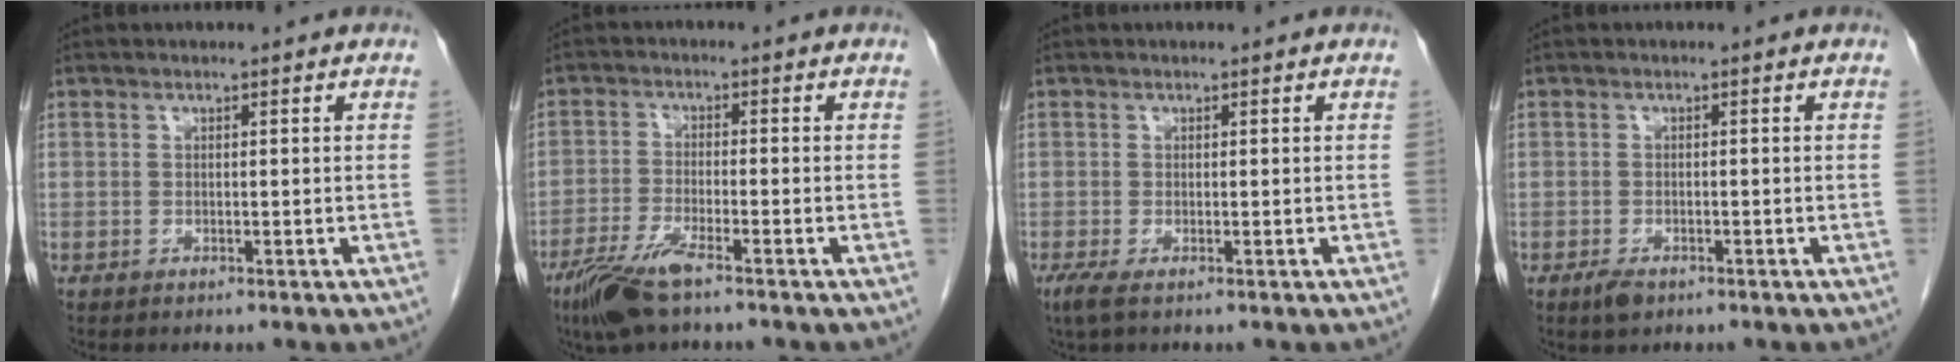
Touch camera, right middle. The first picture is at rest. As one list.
[{"total": 6.7, "force": [-4.7, 0.7, 4.8], "torque": [-0.103, -0.016, -0.090]}, {"total": 1.8, "force": [-0.9, 0.2, 1.5], "torque": [-0.036, -0.009, -0.017]}, {"total": 2.0, "force": [-1.3, 0.9, 1.3], "torque": [-0.027, -0.002, -0.020]}]